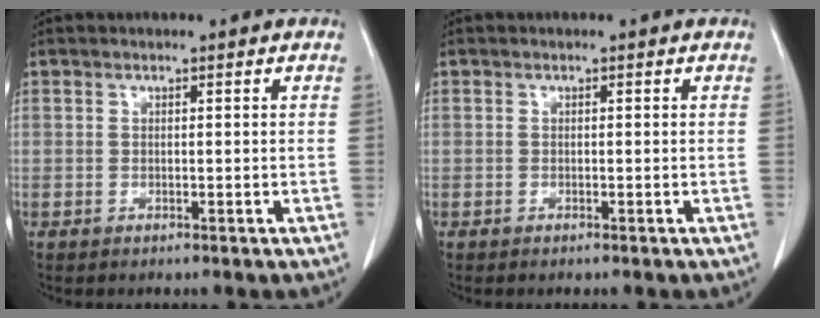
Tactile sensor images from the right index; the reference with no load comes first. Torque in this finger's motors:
{"motor_torque": [0.00, -0.12, -0.04, 0.00]}